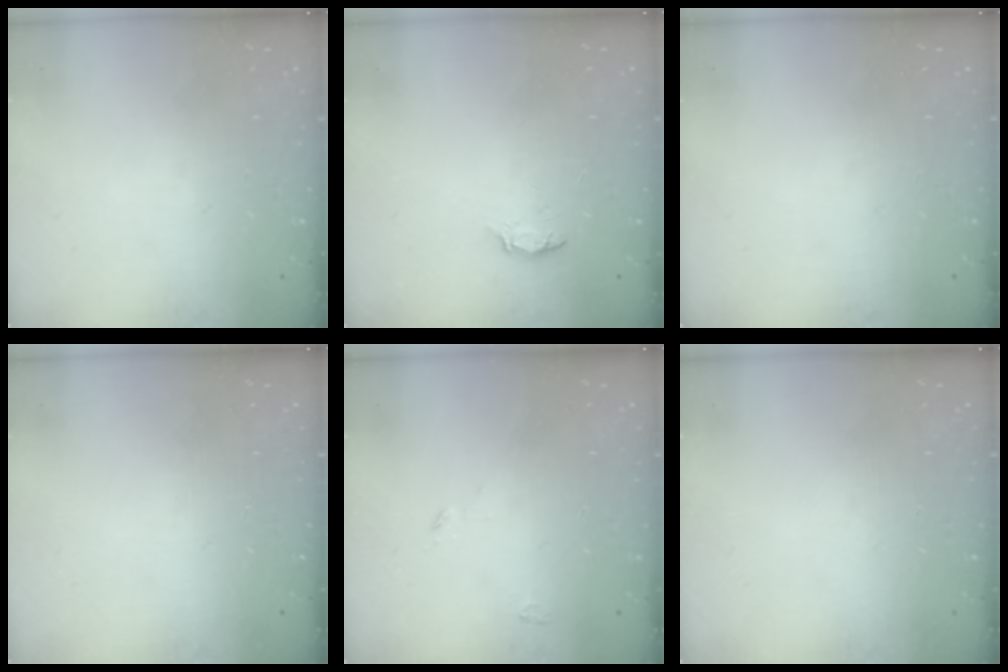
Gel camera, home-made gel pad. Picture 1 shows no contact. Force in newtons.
{"total": 3.7, "press": 3.6, "slide": 0.6}
{"total": 0.0}
{"total": 0.0}
{"total": 2.8, "press": 2.8, "slide": 0.2}
{"total": 0.0}